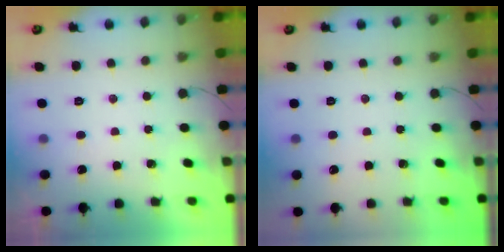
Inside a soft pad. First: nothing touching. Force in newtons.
{"total": 0.0}